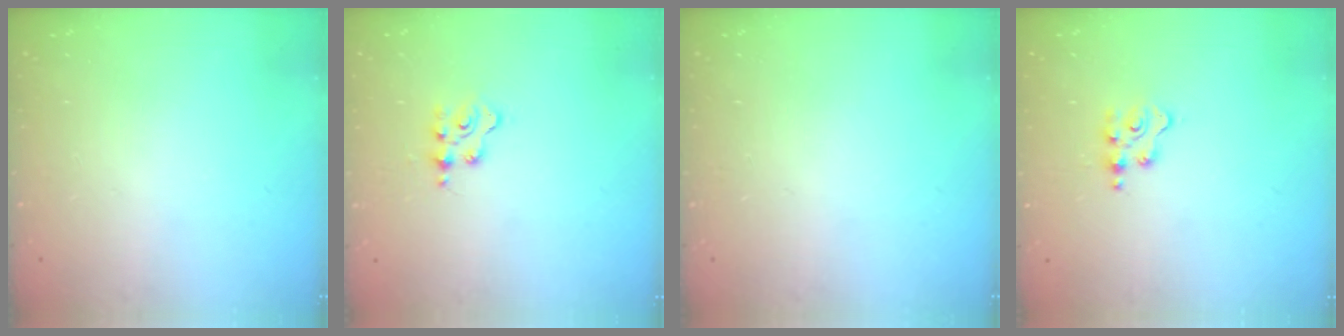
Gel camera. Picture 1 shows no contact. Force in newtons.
{"total": 2.4, "press": 2.4, "slide": 0.3}
{"total": 0.0}
{"total": 3.6, "press": 3.5, "slide": 0.6}